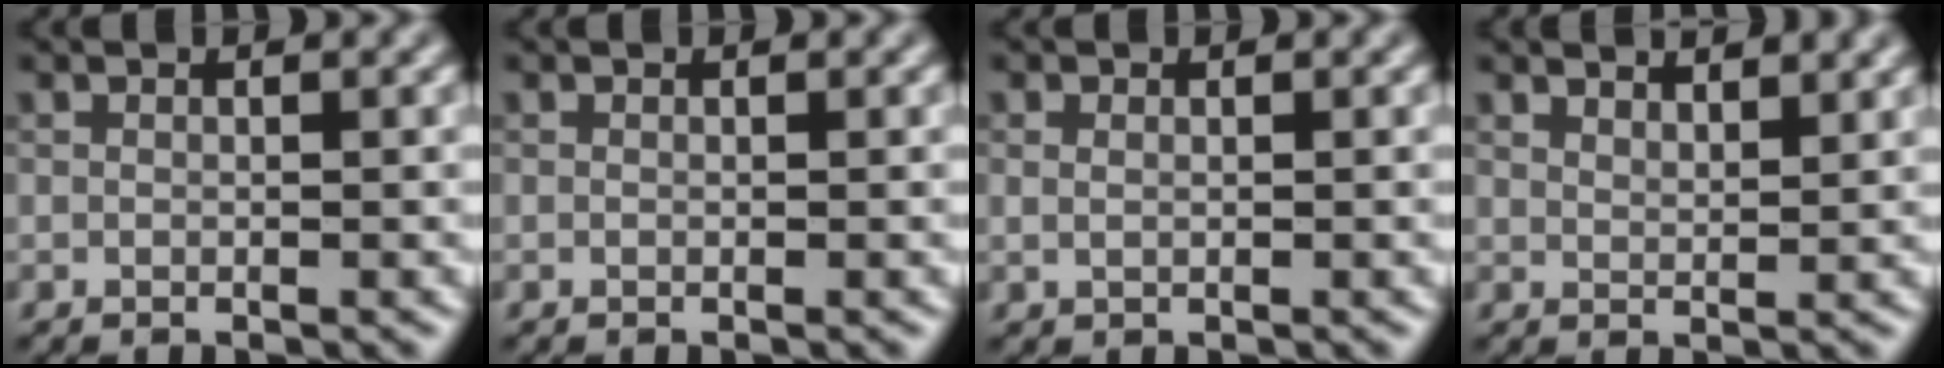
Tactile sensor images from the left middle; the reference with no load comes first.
{"total": 0.0}
{"total": 0.6, "force": [0.2, 0.4, 0.4], "torque": [-0.011, 0.001, 0.004]}
{"total": 3.3, "force": [2.9, 0.8, 1.2], "torque": [-0.006, 0.007, 0.036]}